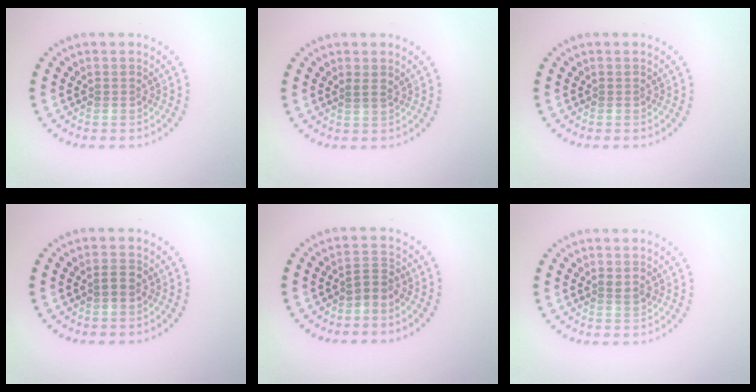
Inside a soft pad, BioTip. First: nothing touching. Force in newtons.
{"total": 0.6, "press": 0.4, "slide": 0.5}
{"total": 0.0}
{"total": 1.3, "press": 1.3, "slide": 0.2}
{"total": 1.9, "press": 1.4, "slide": 1.3}
{"total": 0.9, "press": 0.9, "slide": 0.2}